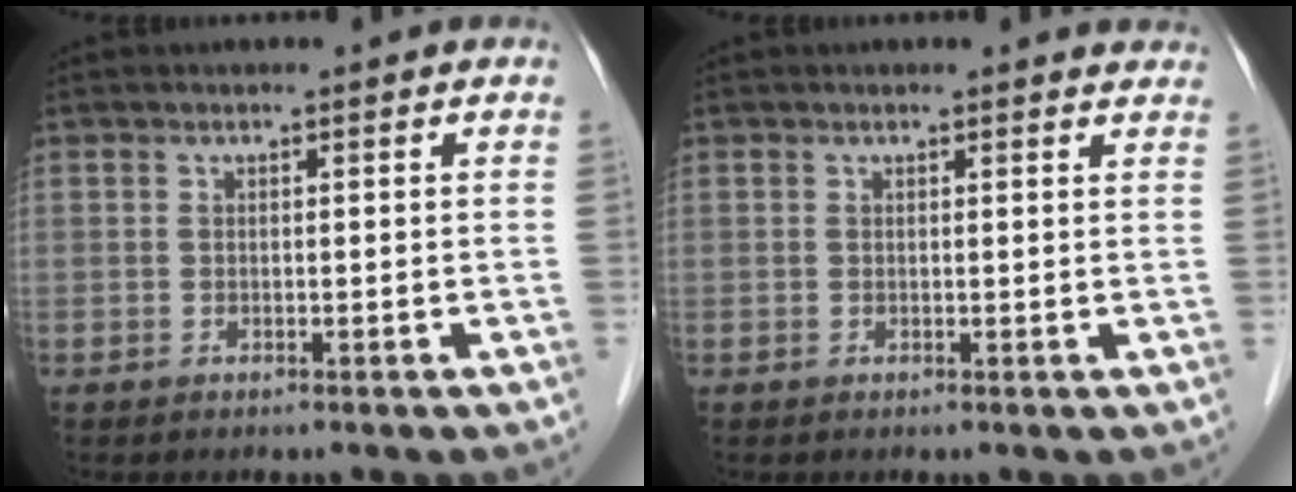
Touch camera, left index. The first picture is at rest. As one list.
[{"total": 2.6, "force": [2.5, 0.5, 0.3], "torque": [-0.006, -0.009, 0.011]}]